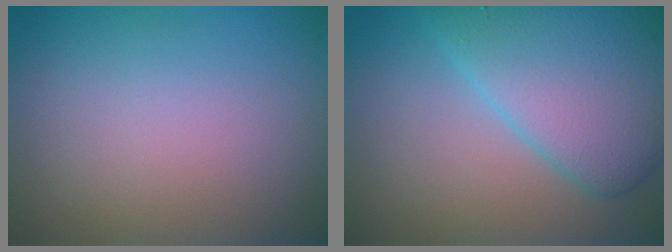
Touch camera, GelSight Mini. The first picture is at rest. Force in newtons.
{"total": 7.4, "press": 7.4, "slide": 0.3}